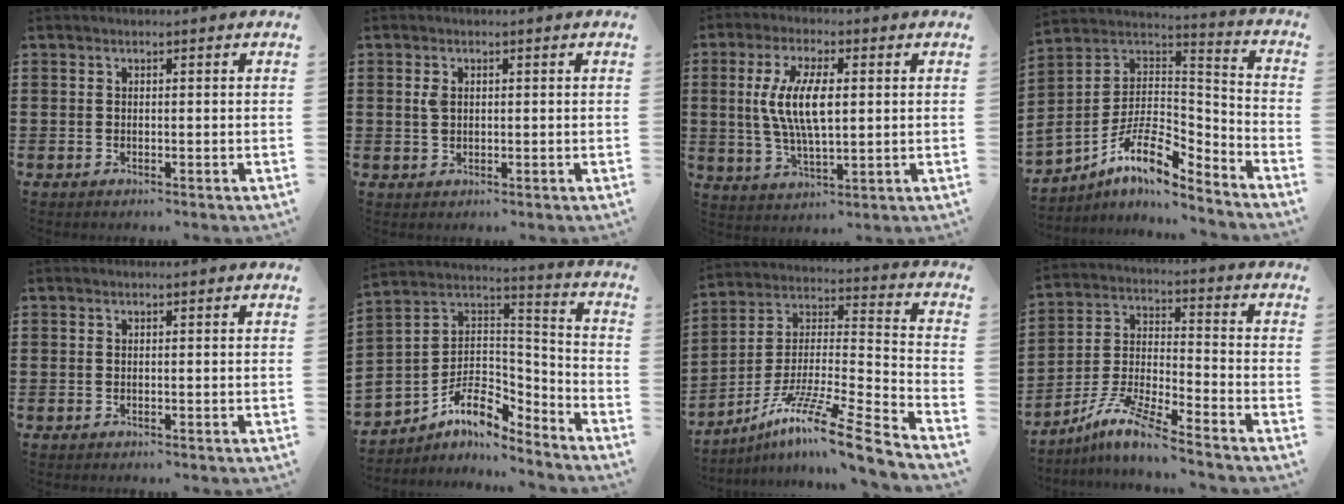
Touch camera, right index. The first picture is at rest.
{"total": 2.0, "force": [0.5, 1.2, 1.5], "torque": [-0.033, 0.007, 0.009]}
{"total": 9.1, "force": [1.0, 3.3, 8.5], "torque": [-0.183, 0.003, 0.012]}
{"total": 9.8, "force": [-6.0, 3.7, 6.8], "torque": [-0.151, -0.009, -0.120]}
{"total": 0.0}
{"total": 7.2, "force": [-4.7, 4.3, 3.4], "torque": [-0.088, -0.017, -0.090]}
{"total": 12.7, "force": [-10.0, 0.1, 7.8], "torque": [-0.137, 0.009, -0.194]}
{"total": 8.4, "force": [-7.3, 0.1, 4.2], "torque": [-0.098, -0.005, -0.149]}